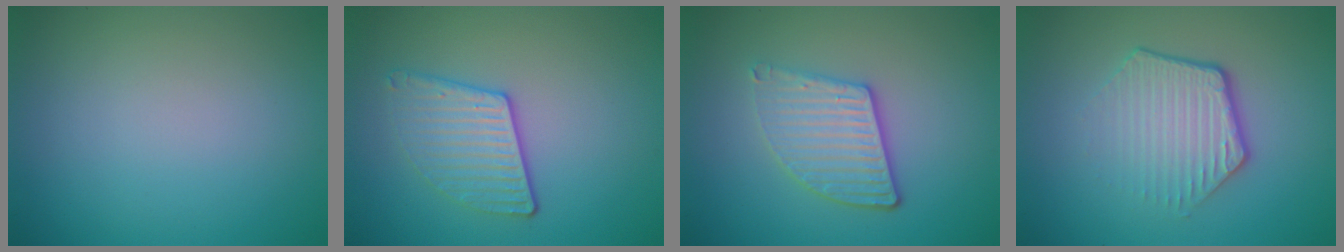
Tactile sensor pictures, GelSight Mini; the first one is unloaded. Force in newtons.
{"total": 3.3, "press": 2.9, "slide": 1.6}
{"total": 4.0, "press": 3.3, "slide": 2.2}
{"total": 4.2, "press": 3.1, "slide": 2.9}